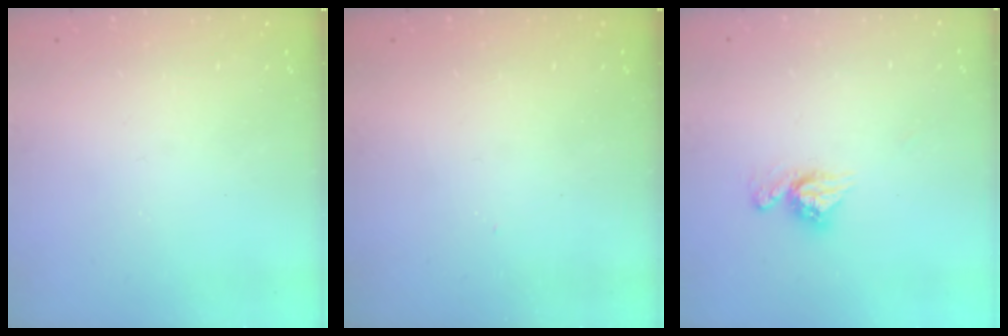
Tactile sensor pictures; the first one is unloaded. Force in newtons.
{"total": 3.4, "press": 3.3, "slide": 0.4}
{"total": 8.3, "press": 8.3, "slide": 0.8}